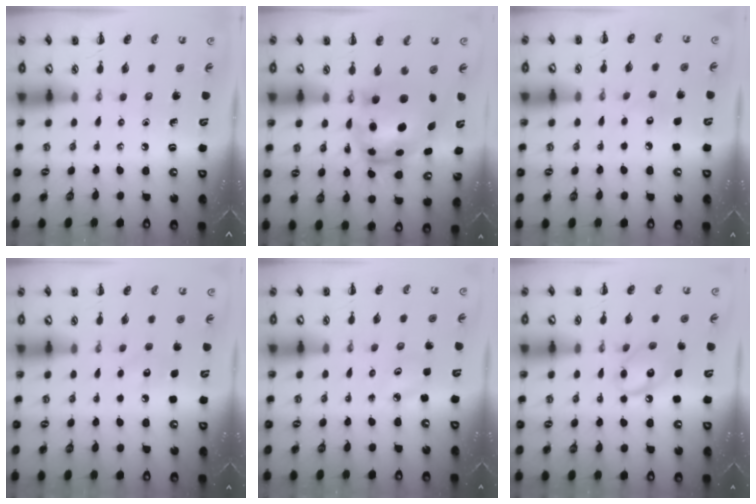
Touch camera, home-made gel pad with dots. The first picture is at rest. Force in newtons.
{"total": 8.5, "press": 8.3, "slide": 2.0}
{"total": 4.3, "press": 4.2, "slide": 1.0}
{"total": 6.0, "press": 5.9, "slide": 1.1}
{"total": 3.9, "press": 3.7, "slide": 1.1}
{"total": 11.7, "press": 11.7, "slide": 1.0}